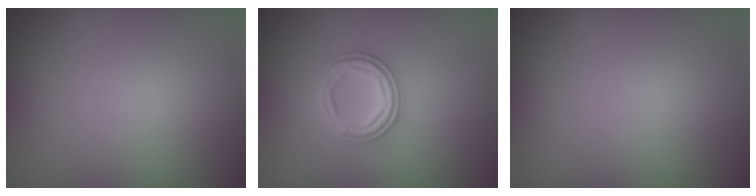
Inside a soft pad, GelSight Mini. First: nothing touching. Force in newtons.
{"total": 3.3, "press": 2.9, "slide": 1.5}
{"total": 0.0}